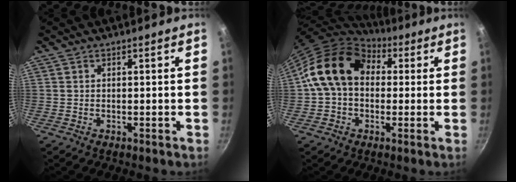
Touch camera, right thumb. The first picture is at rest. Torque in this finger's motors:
{"motor_torque": [1.54, 3.44, 1.02, -0.90, 0.15]}